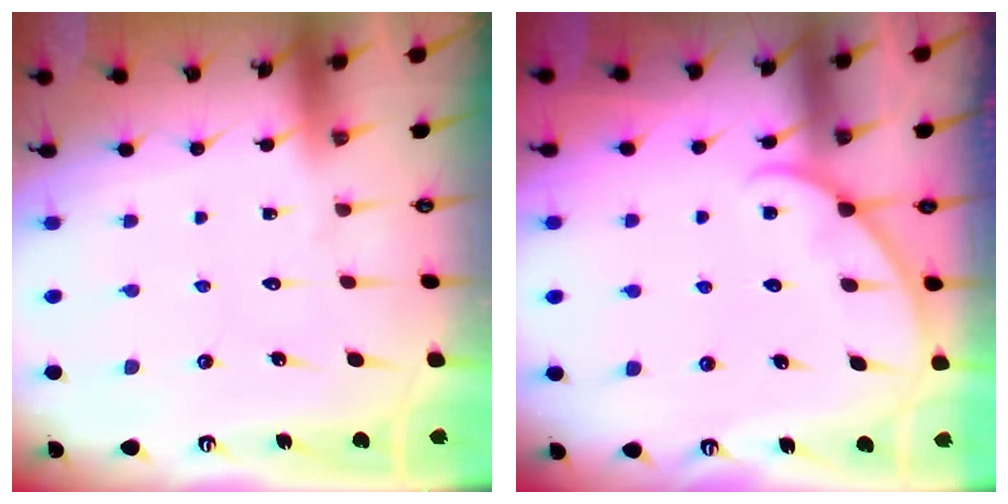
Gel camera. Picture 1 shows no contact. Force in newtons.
{"total": 3.5, "press": 3.5, "slide": 0.3}